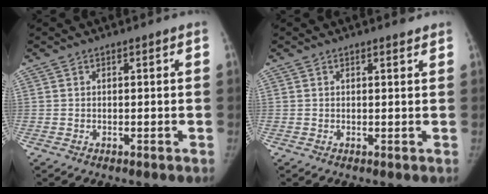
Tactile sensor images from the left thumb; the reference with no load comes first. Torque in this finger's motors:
{"motor_torque": [0.49, 0.02, 0.12, 0.07, 0.03]}